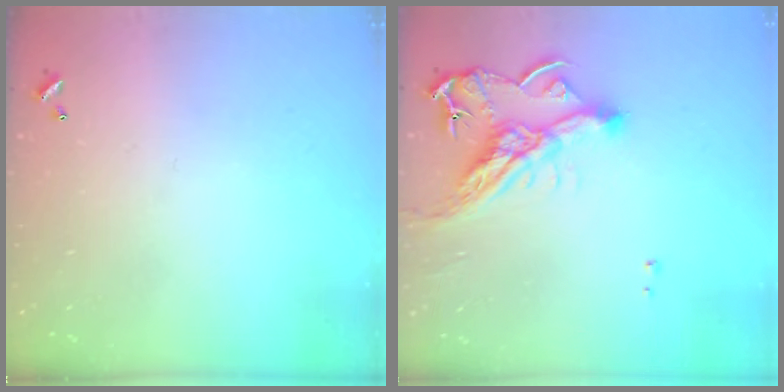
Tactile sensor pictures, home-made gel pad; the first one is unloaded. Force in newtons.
{"total": 12.8, "press": 12.8, "slide": 1.1}